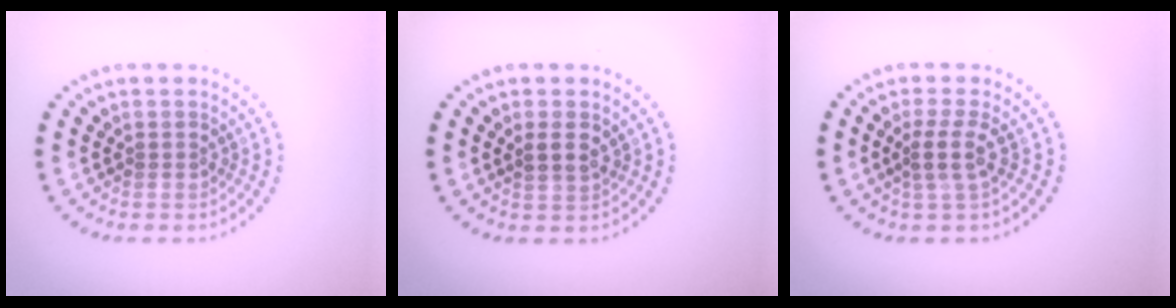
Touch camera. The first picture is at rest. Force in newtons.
{"total": 1.3, "press": 1.2, "slide": 0.5}
{"total": 2.5, "press": 1.9, "slide": 1.6}